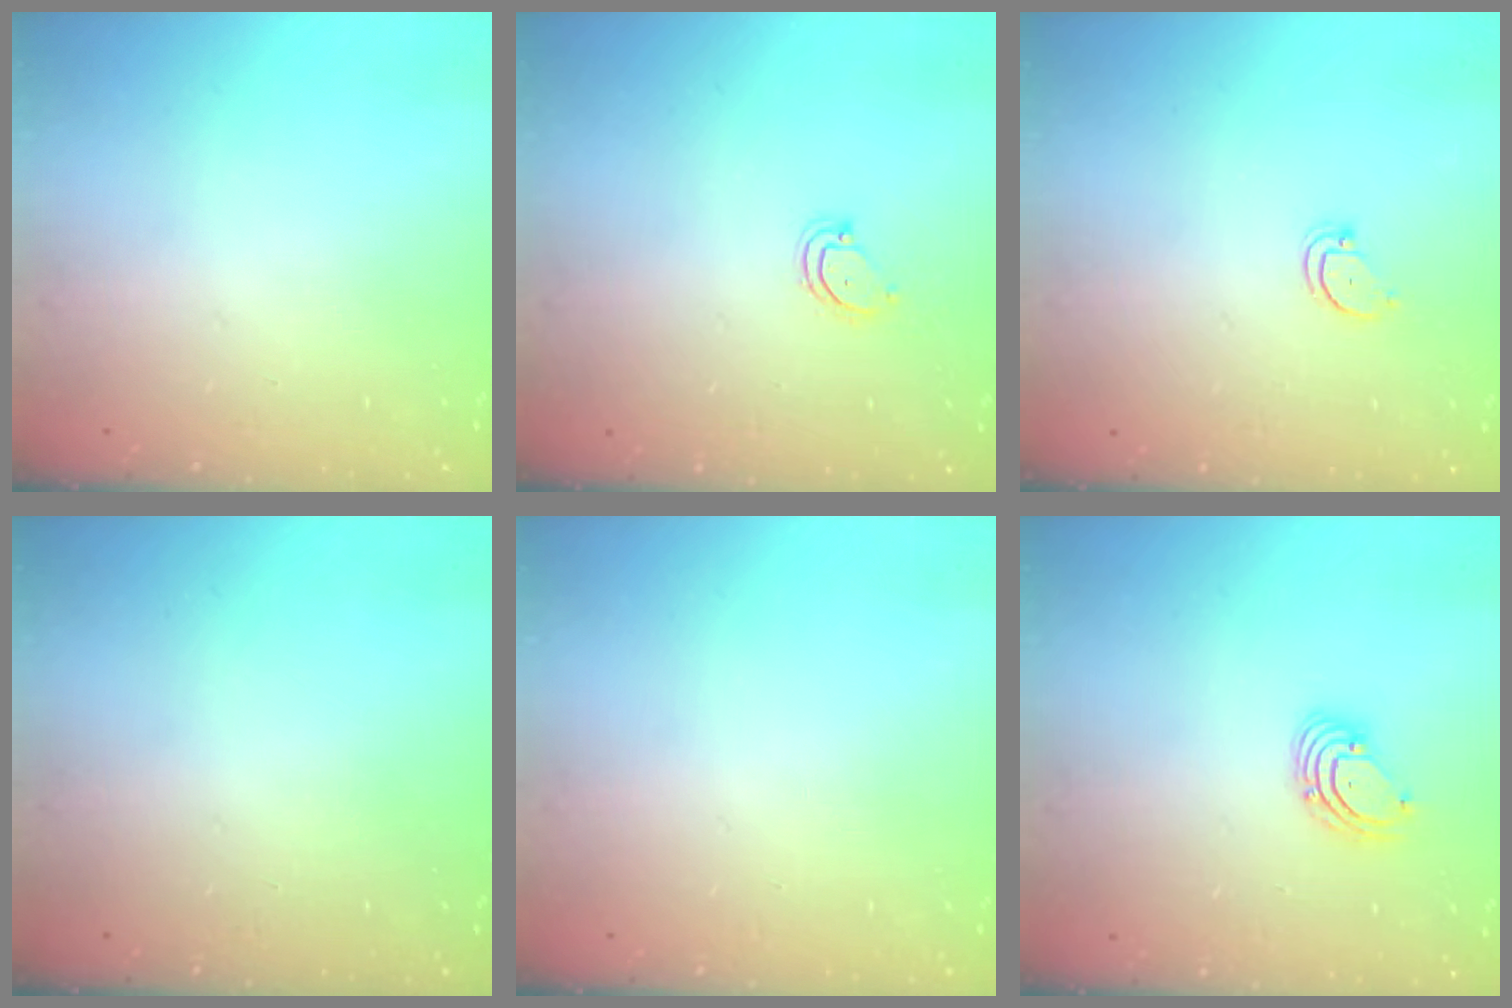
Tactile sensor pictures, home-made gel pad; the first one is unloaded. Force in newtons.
{"total": 3.8, "press": 3.8, "slide": 0.4}
{"total": 2.4, "press": 2.4, "slide": 0.2}
{"total": 0.0}
{"total": 0.0}
{"total": 2.7, "press": 2.7, "slide": 0.3}